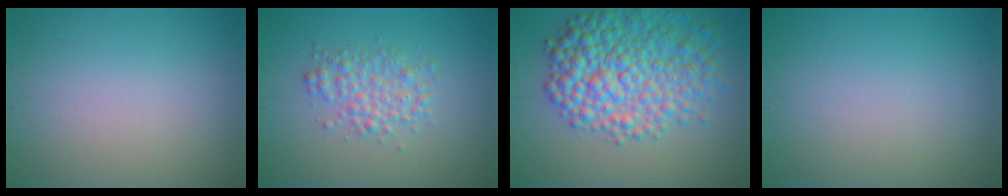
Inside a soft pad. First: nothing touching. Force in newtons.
{"total": 2.7, "press": 2.7, "slide": 0.0}
{"total": 8.5, "press": 8.5, "slide": 0.2}
{"total": 0.0}